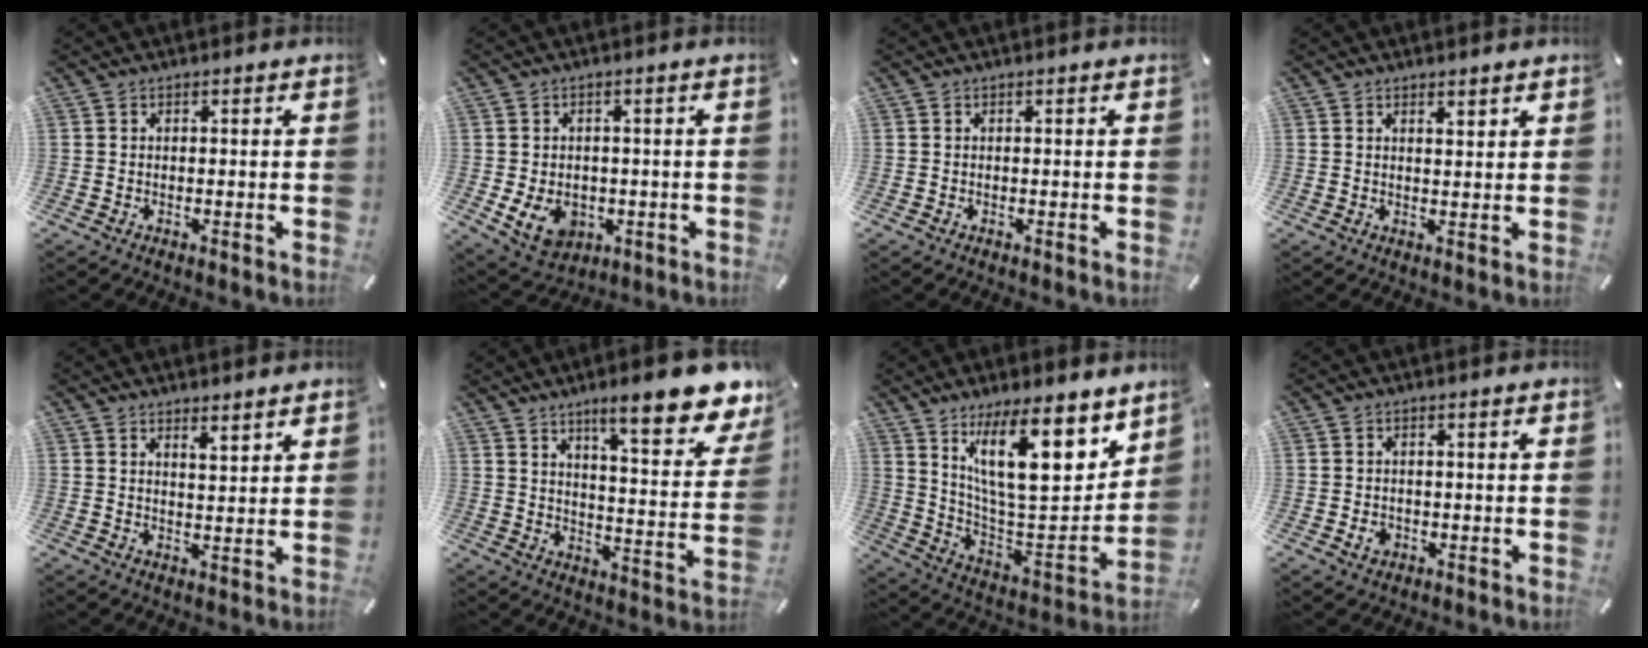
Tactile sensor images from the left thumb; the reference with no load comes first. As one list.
[{"total": 7.9, "force": [-1.6, 6.5, 4.2], "torque": [-0.080, 0.003, -0.029]}, {"total": 0.0}, {"total": 2.1, "force": [1.9, 0.7, 0.6], "torque": [-0.005, -0.010, 0.033]}, {"total": 3.1, "force": [3.0, 0.6, 0.6], "torque": [-0.001, -0.022, 0.052]}, {"total": 16.1, "force": [11.3, 4.8, 10.4], "torque": [-0.149, -0.077, 0.186]}, {"total": 21.7, "force": [12.4, 8.3, 15.8], "torque": [-0.253, -0.083, 0.203]}, {"total": 2.3, "force": [-0.6, 1.9, 1.2], "torque": [-0.021, 0.003, -0.011]}]